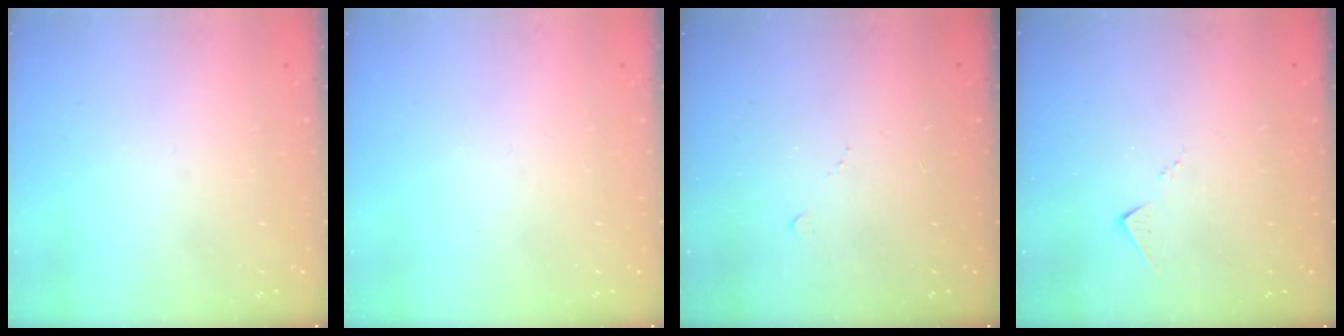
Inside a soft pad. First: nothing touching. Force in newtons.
{"total": 0.0}
{"total": 4.0, "press": 4.0, "slide": 0.6}
{"total": 7.1, "press": 7.1, "slide": 0.3}